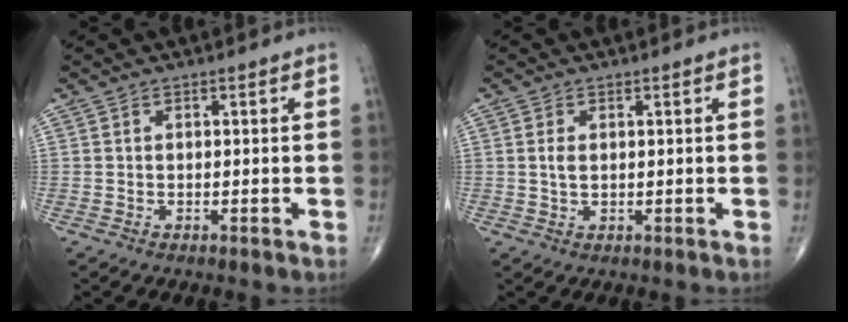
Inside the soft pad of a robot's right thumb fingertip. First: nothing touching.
{"total": 2.1, "force": [0.3, 1.2, 1.7], "torque": [-0.035, -0.002, 0.006]}